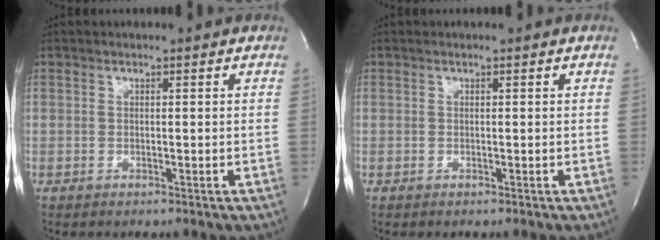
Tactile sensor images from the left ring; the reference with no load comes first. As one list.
[{"total": 0.0}]